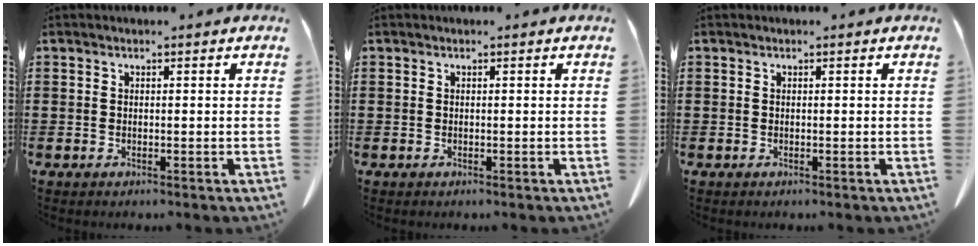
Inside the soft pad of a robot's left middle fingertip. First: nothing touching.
{"total": 0.0}
{"total": 0.0}